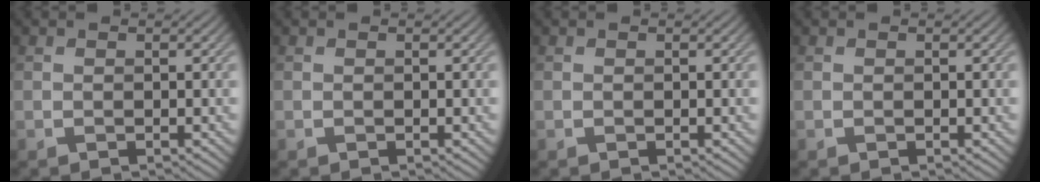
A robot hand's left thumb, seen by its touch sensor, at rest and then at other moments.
{"total": 0.0}
{"total": 0.0}
{"total": 0.0}